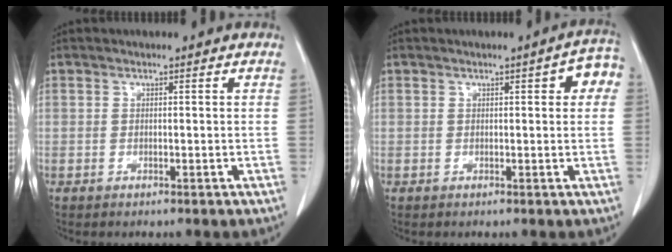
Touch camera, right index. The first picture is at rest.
{"total": 4.3, "force": [1.3, 1.2, 3.9], "torque": [-0.038, 0.012, 0.007]}